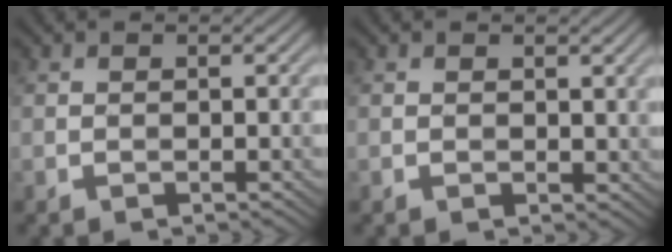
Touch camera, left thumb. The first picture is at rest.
{"total": 0.8, "force": [0.5, 0.6, 0.3], "torque": [-0.006, -0.004, 0.012]}